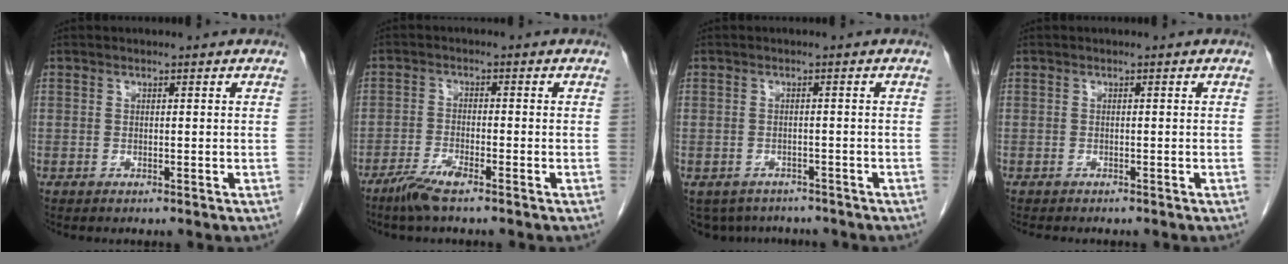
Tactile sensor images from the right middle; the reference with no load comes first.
{"total": 4.2, "force": [-3.2, 0.2, 2.7], "torque": [-0.060, -0.008, -0.065]}
{"total": 6.2, "force": [-5.2, 3.1, 0.8], "torque": [-0.008, 0.000, -0.067]}
{"total": 2.8, "force": [-2.4, 0.7, 1.2], "torque": [-0.020, -0.006, -0.027]}